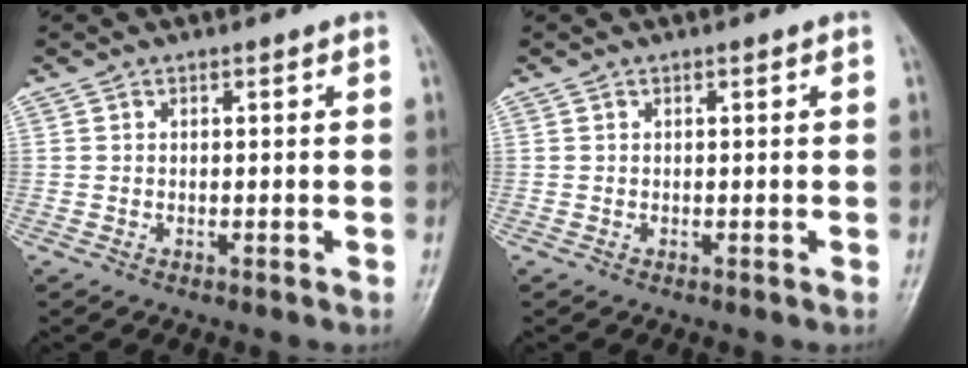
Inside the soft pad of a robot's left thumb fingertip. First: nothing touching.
{"total": 0.0}